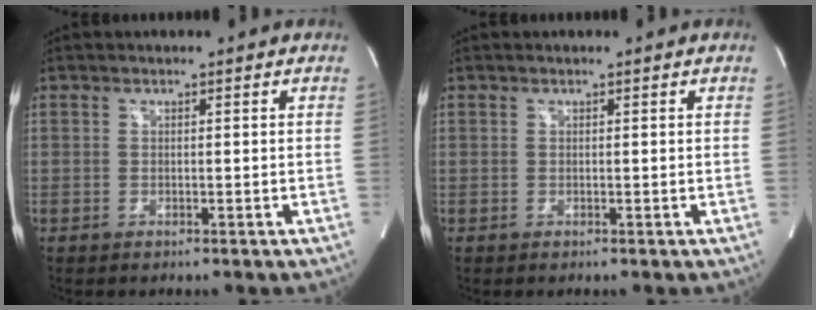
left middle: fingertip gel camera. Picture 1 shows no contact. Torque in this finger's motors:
{"motor_torque": [-0.03, 0.00, -0.01, 0.00]}